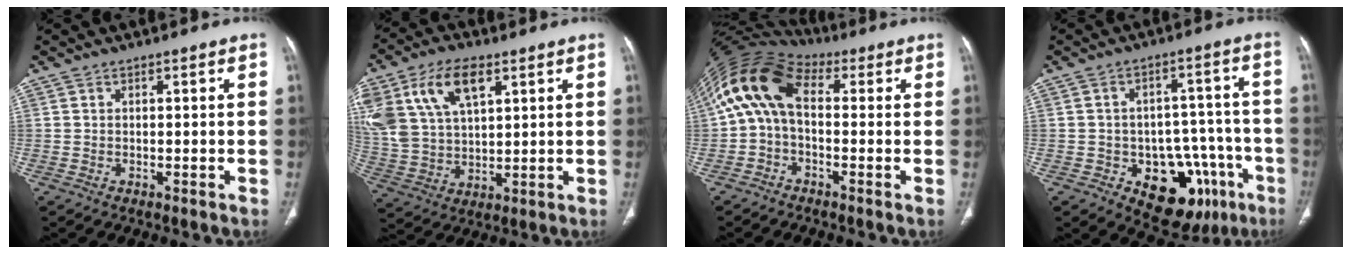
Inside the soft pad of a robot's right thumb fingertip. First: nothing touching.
{"total": 18.2, "force": [8.1, 10.4, 12.6], "torque": [-0.262, -0.005, 0.160]}
{"total": 11.7, "force": [1.3, 7.0, 9.3], "torque": [-0.177, 0.041, 0.008]}
{"total": 16.8, "force": [-7.6, 10.4, 10.8], "torque": [-0.093, 0.050, -0.090]}